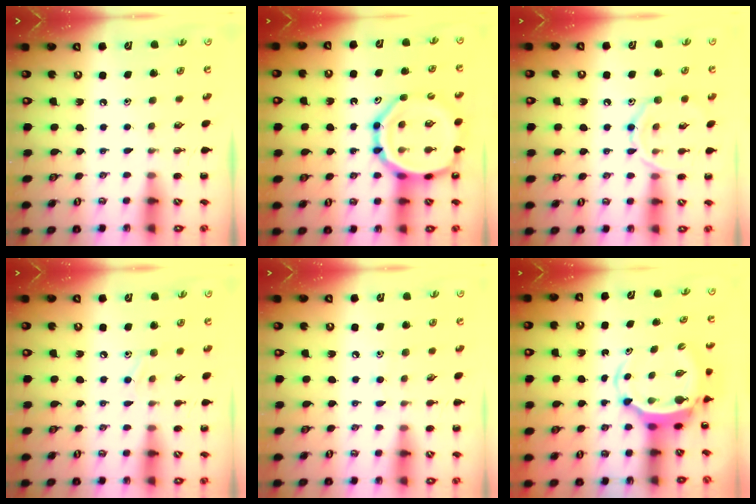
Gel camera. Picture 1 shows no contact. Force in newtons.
{"total": 17.6, "press": 17.3, "slide": 3.1}
{"total": 10.7, "press": 10.6, "slide": 0.6}
{"total": 6.5, "press": 6.3, "slide": 1.7}
{"total": 5.7, "press": 5.4, "slide": 1.8}
{"total": 5.1, "press": 5.0, "slide": 1.0}